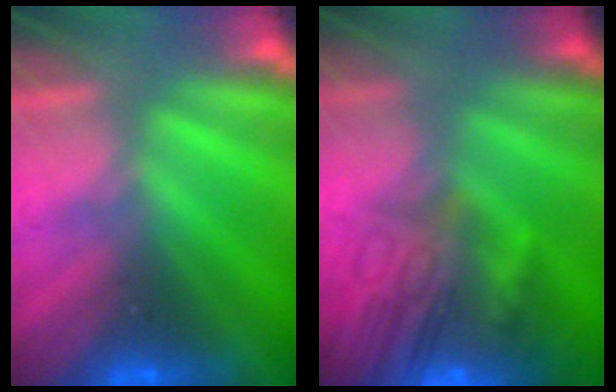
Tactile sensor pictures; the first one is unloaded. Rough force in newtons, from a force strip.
{"total": 6.3}